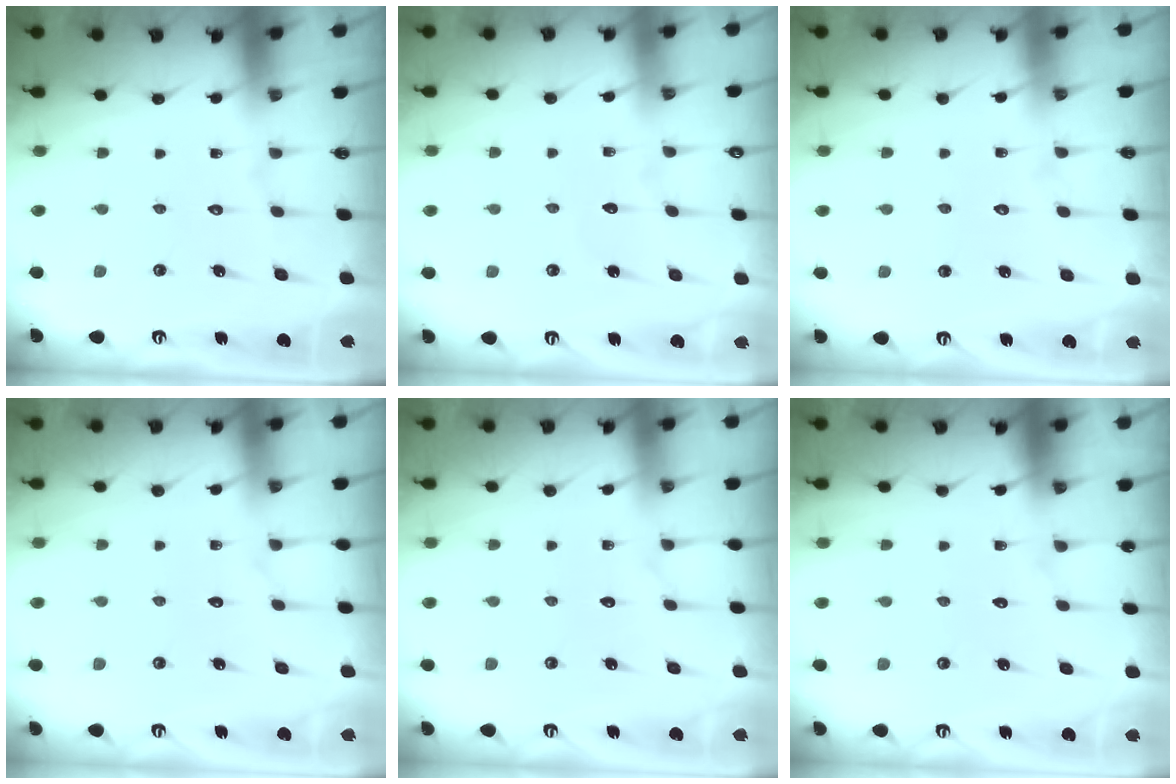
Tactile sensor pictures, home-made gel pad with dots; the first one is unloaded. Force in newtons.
{"total": 2.6, "press": 2.6, "slide": 0.3}
{"total": 3.3, "press": 3.3, "slide": 0.3}
{"total": 2.6, "press": 2.6, "slide": 0.4}
{"total": 2.6, "press": 2.6, "slide": 0.4}
{"total": 4.7, "press": 4.6, "slide": 0.5}